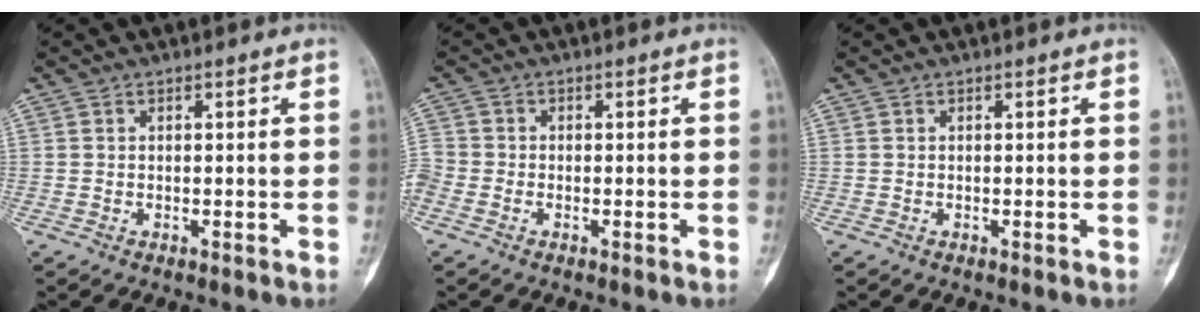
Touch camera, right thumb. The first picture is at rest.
{"total": 3.7, "force": [-1.5, 2.8, 1.8], "torque": [-0.054, 0.004, -0.034]}
{"total": 0.0}